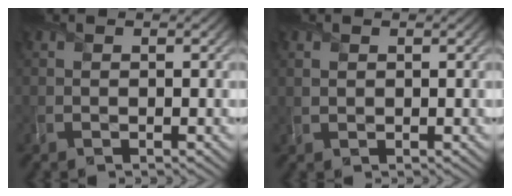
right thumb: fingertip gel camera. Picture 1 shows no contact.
{"total": 0.9, "force": [0.4, 0.7, 0.4], "torque": [-0.013, -0.003, 0.011]}